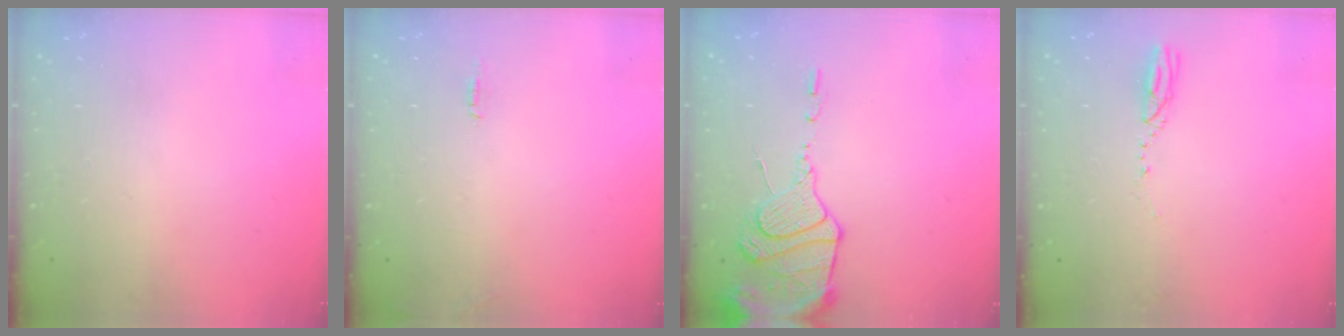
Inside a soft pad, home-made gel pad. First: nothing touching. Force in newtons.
{"total": 9.1, "press": 5.4, "slide": 7.3}
{"total": 14.8, "press": 14.7, "slide": 1.5}
{"total": 3.3, "press": 3.1, "slide": 1.2}